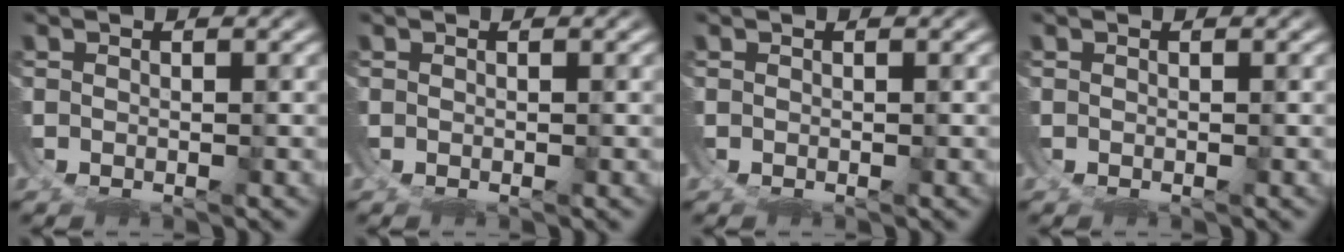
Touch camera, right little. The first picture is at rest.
{"total": 0.0}
{"total": 0.0}
{"total": 0.0}